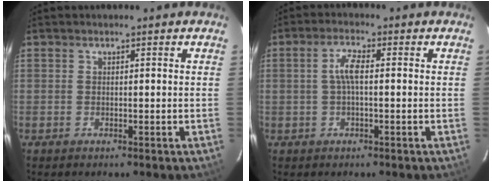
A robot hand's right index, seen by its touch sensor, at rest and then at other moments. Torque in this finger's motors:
{"motor_torque": [0.72, -0.03, 0.31, 0.11]}